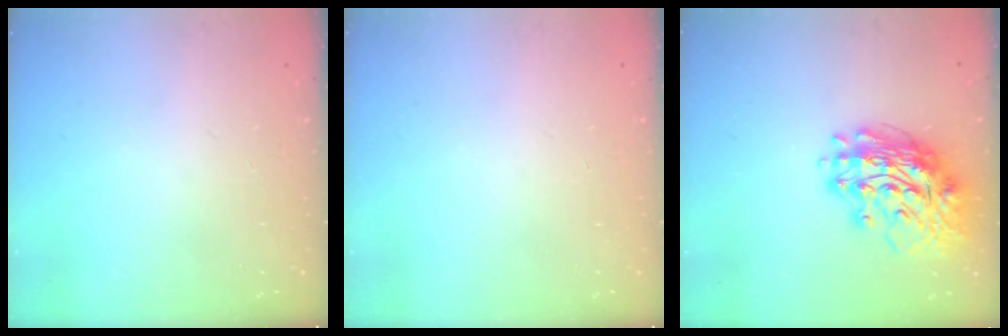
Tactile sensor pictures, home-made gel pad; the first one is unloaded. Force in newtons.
{"total": 0.0}
{"total": 17.0, "press": 16.8, "slide": 2.5}